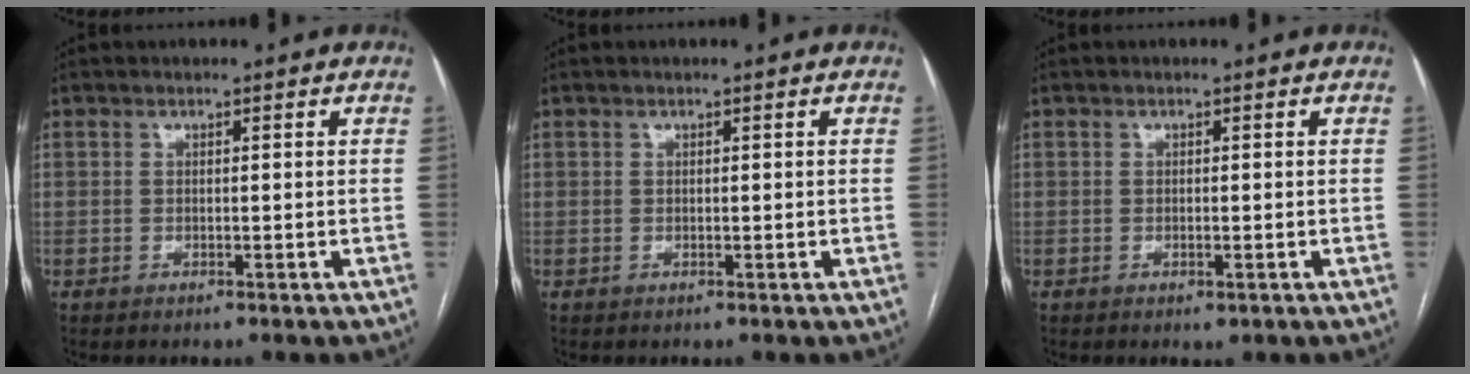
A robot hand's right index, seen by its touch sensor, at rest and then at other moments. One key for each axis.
{"total": 0.0}
{"total": 0.9, "fx": -0.4, "fy": 0.3, "fz": 0.7, "tx": -0.008, "ty": -0.003, "tz": -0.002}